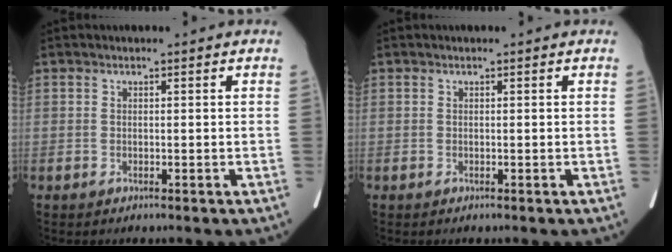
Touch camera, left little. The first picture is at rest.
{"total": 0.0}